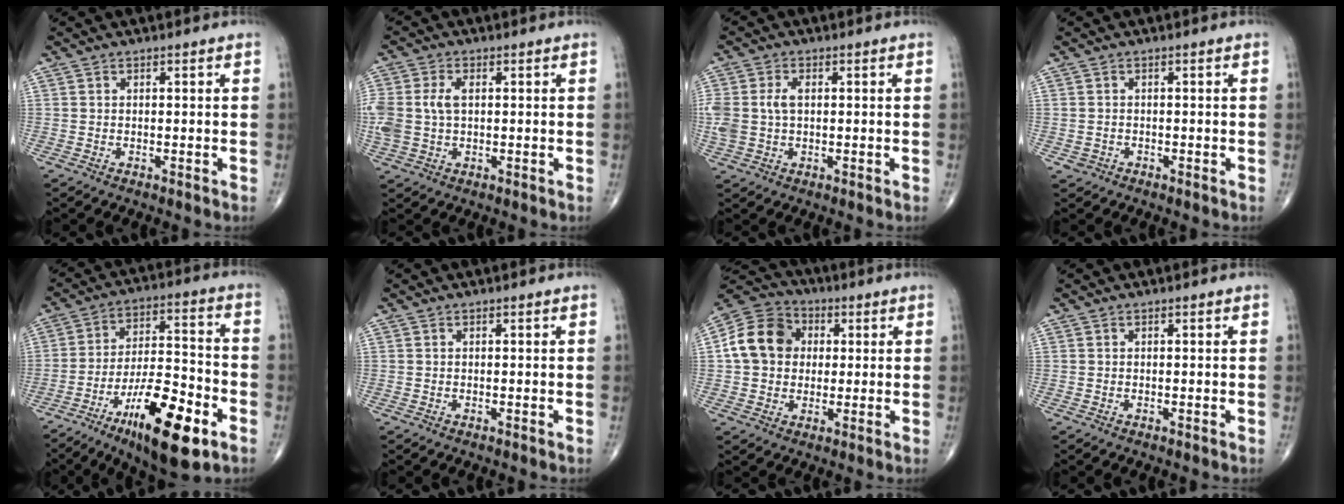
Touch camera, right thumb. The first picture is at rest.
{"total": 7.7, "force": [0.8, 4.9, 5.9], "torque": [-0.149, 0.013, 0.021]}
{"total": 6.3, "force": [0.6, 4.1, 4.7], "torque": [-0.118, 0.014, 0.016]}
{"total": 2.3, "force": [-1.0, 2.0, 0.1], "torque": [0.012, 0.010, -0.017]}
{"total": 19.5, "force": [-9.6, 6.1, 15.9], "torque": [-0.250, 0.050, -0.152]}
{"total": 0.0}
{"total": 12.4, "force": [1.7, 10.3, 6.8], "torque": [-0.109, 0.017, 0.018]}
{"total": 0.0}